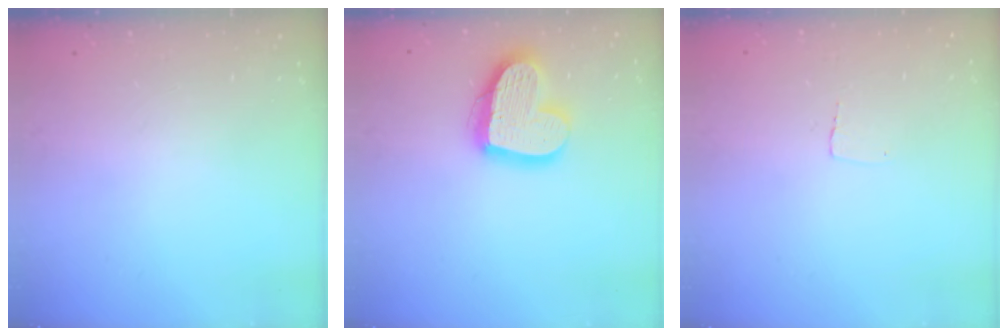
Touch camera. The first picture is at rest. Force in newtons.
{"total": 17.8, "press": 17.7, "slide": 1.9}
{"total": 2.3, "press": 2.3, "slide": 0.1}